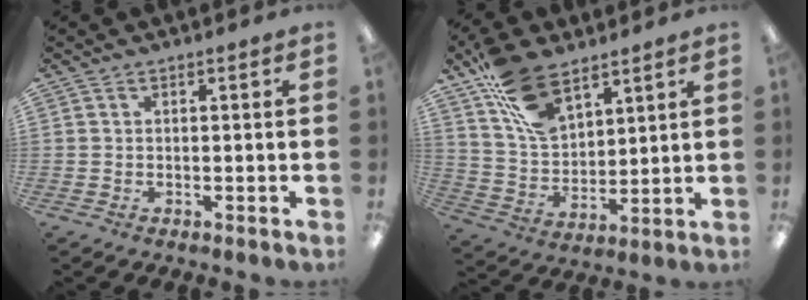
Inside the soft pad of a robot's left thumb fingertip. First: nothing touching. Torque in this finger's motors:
{"motor_torque": [1.88, 1.19, 1.51, -1.27, 0.21]}